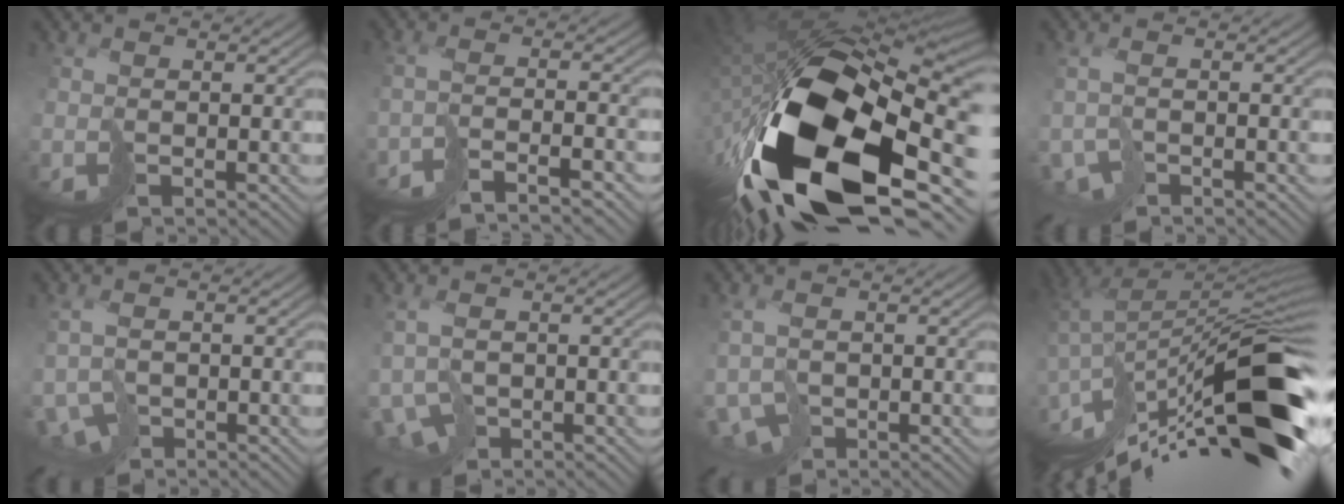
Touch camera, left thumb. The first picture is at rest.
{"total": 4.7, "force": [-4.2, -0.4, 2.1], "torque": [-0.036, 0.005, -0.071]}
{"total": 21.1, "force": [-7.8, 10.8, 16.4], "torque": [-0.346, -0.050, -0.113]}
{"total": 2.5, "force": [-2.0, 0.7, 1.3], "torque": [-0.021, 0.001, -0.037]}
{"total": 3.8, "force": [-1.9, 2.3, 2.4], "torque": [-0.049, -0.004, -0.031]}
{"total": 4.6, "force": [-1.9, 2.9, 2.9], "torque": [-0.060, -0.009, -0.029]}
{"total": 3.5, "force": [-1.4, 2.3, 2.3], "torque": [-0.047, -0.003, -0.022]}
{"total": 17.5, "force": [-9.7, 4.4, 13.9], "torque": [-0.237, 0.023, -0.168]}